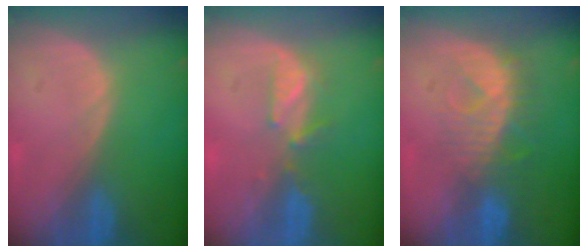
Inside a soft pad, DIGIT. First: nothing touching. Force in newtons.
{"total": 3.1, "press": 3.0, "slide": 0.3}
{"total": 8.1, "press": 7.6, "slide": 2.8}